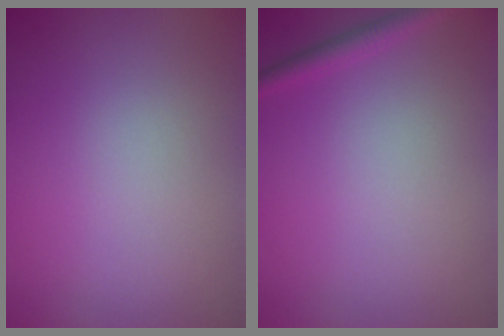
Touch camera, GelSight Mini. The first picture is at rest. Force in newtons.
{"total": 1.5, "press": 1.4, "slide": 0.1}